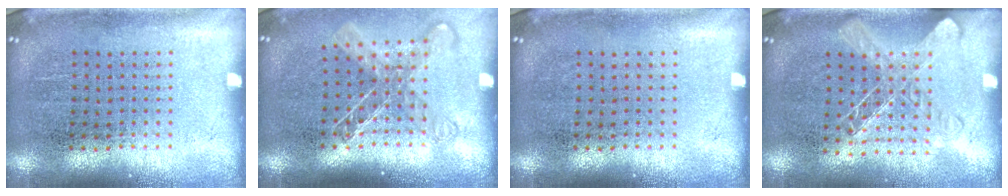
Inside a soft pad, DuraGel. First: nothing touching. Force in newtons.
{"total": 1.4, "press": 1.2, "slide": 0.8}
{"total": 0.0}
{"total": 1.4, "press": 1.2, "slide": 0.6}